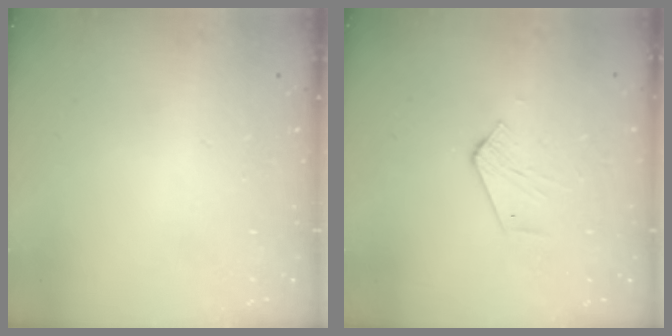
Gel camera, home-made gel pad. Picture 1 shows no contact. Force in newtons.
{"total": 2.6, "press": 2.6, "slide": 0.1}